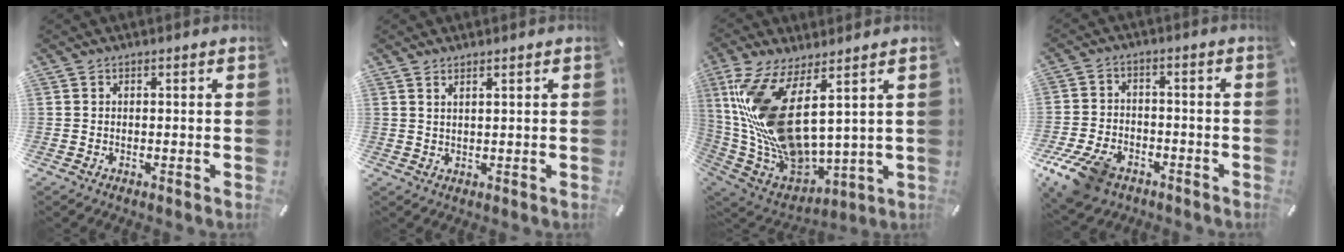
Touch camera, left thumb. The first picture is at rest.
{"total": 1.7, "force": [1.4, -0.2, 0.9], "torque": [-0.027, -0.006, 0.024]}
{"total": 19.2, "force": [5.8, 9.2, 15.8], "torque": [-0.341, -0.053, 0.110]}
{"total": 10.9, "force": [-6.6, 6.7, 5.5], "torque": [-0.122, 0.031, -0.123]}